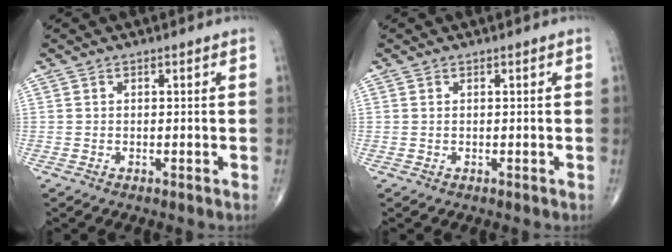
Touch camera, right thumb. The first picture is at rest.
{"total": 0.0}